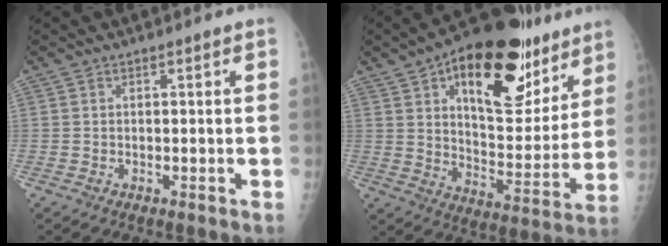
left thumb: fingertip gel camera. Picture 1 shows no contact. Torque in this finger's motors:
{"motor_torque": [1.28, 1.59, 1.15, -1.62, 0.09]}